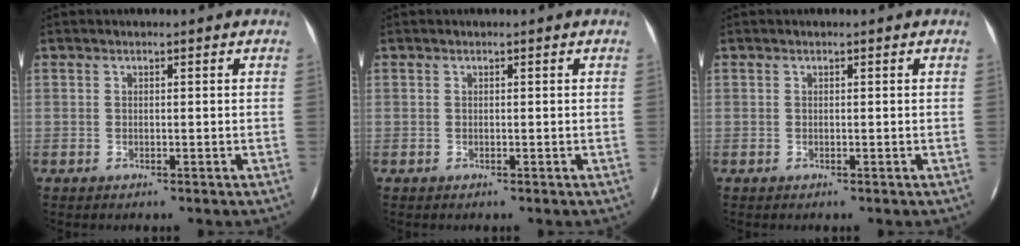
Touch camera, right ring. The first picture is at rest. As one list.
[{"total": 0.0}, {"total": 0.0}]